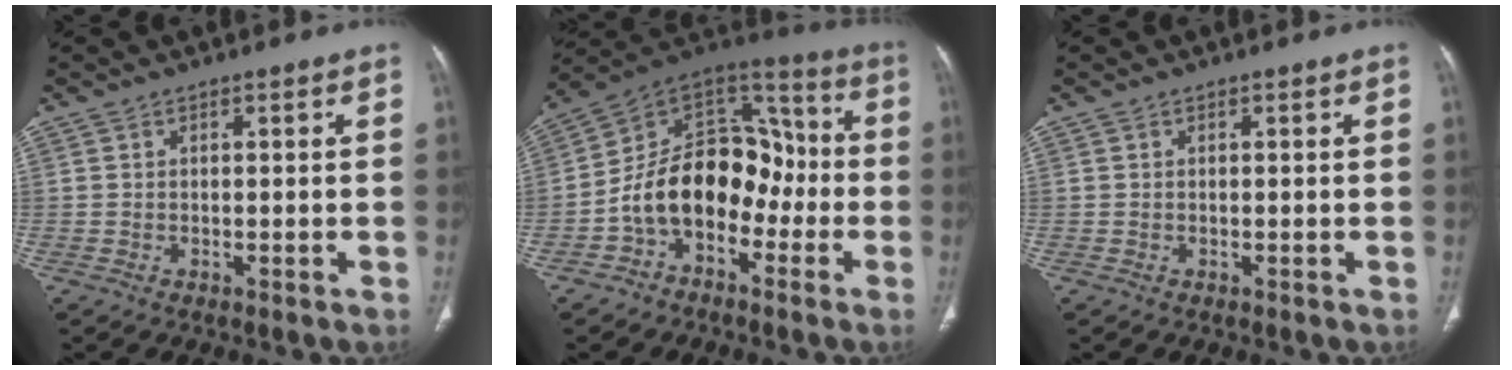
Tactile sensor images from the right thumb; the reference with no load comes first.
{"total": 16.7, "force": [-5.0, 11.5, 11.0], "torque": [-0.148, 0.079, -0.096]}
{"total": 0.0}